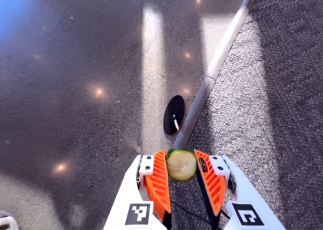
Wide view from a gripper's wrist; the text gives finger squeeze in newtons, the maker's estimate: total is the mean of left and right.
{"total": 6.5, "left": 6.3, "right": 6.8}